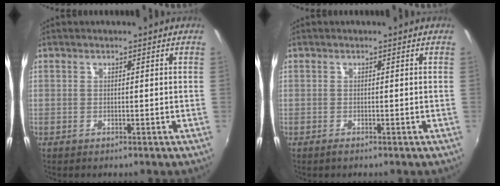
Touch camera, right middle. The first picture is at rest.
{"total": 0.6, "force": [-0.5, 0.1, 0.3], "torque": [-0.006, -0.001, -0.010]}